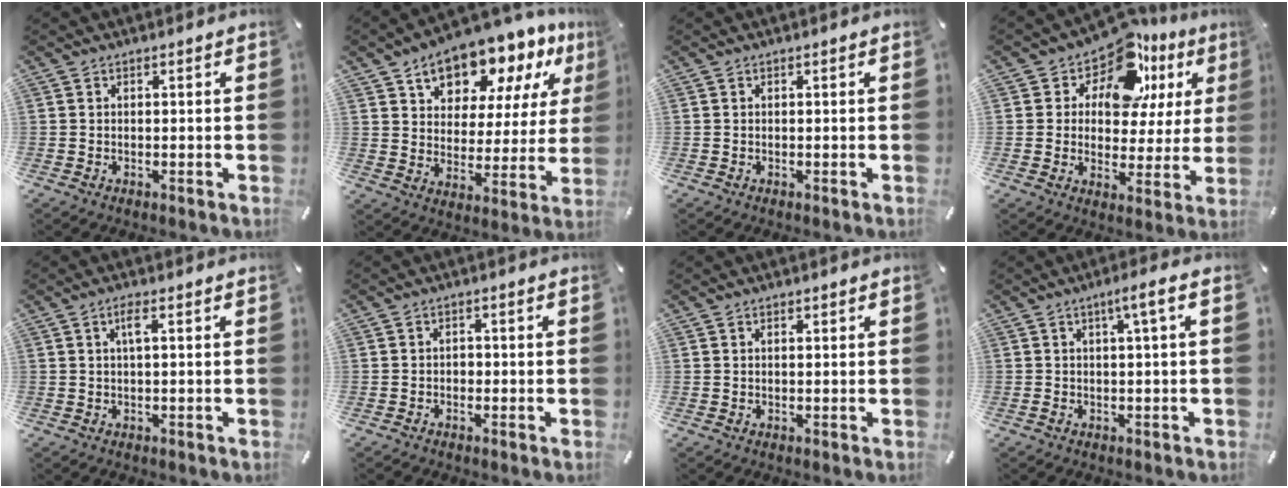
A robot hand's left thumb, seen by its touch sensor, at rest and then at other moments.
{"total": 13.6, "force": [10.6, 7.3, 4.4], "torque": [-0.081, -0.079, 0.188]}
{"total": 0.0}
{"total": 15.0, "force": [10.0, 8.4, 7.3], "torque": [-0.119, -0.069, 0.177]}
{"total": 2.8, "force": [0.7, 0.4, 2.7], "torque": [-0.053, 0.004, 0.009]}
{"total": 1.3, "force": [-0.6, 1.0, 0.5], "torque": [-0.012, 0.007, -0.016]}
{"total": 0.7, "force": [0.2, 0.3, 0.5], "torque": [-0.009, 0.002, 0.004]}
{"total": 4.8, "force": [0.4, 0.6, 4.8], "torque": [-0.080, 0.002, 0.002]}